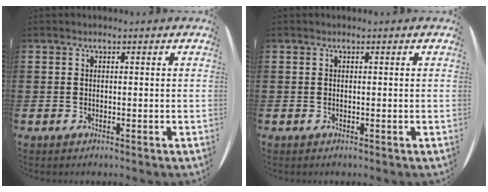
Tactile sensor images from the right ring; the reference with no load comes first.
{"total": 0.0}